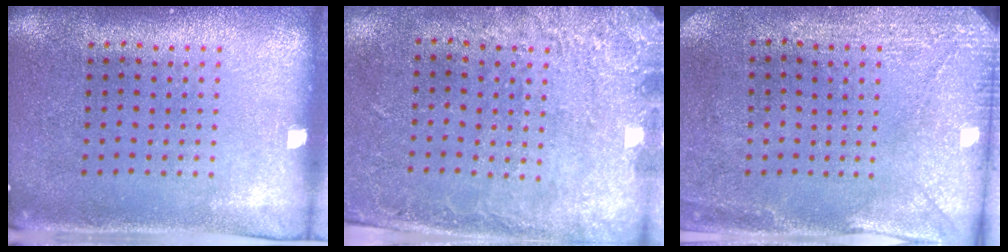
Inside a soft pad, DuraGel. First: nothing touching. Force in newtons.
{"total": 2.7, "press": 1.9, "slide": 1.9}
{"total": 2.9, "press": 2.3, "slide": 1.8}